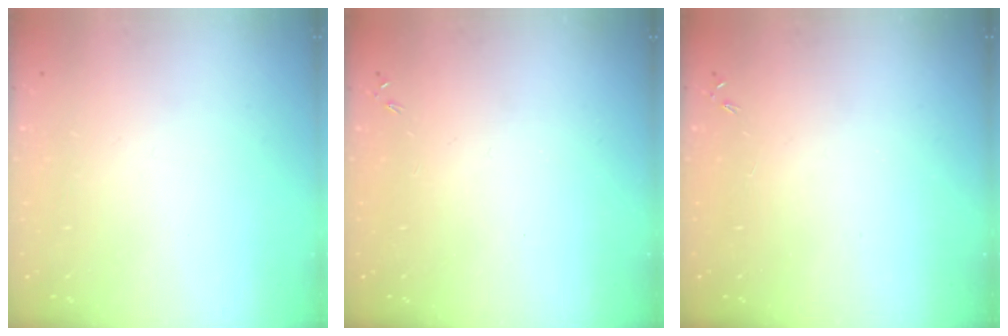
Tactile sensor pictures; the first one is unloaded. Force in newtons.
{"total": 0.0}
{"total": 0.0}